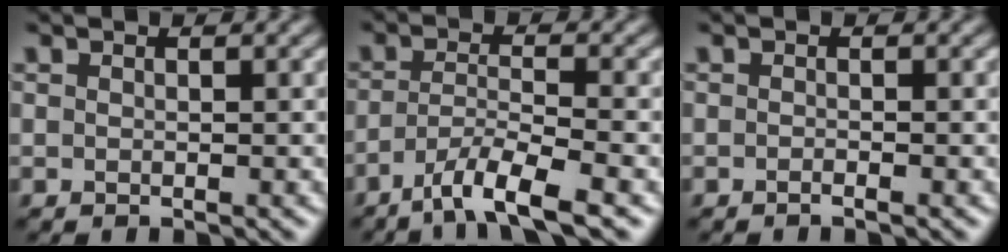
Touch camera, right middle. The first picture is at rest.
{"total": 5.6, "force": [-3.8, 0.9, 4.0], "torque": [-0.065, -0.001, -0.074]}
{"total": 0.6, "force": [-0.4, 0.1, 0.4], "torque": [-0.006, -0.002, -0.008]}